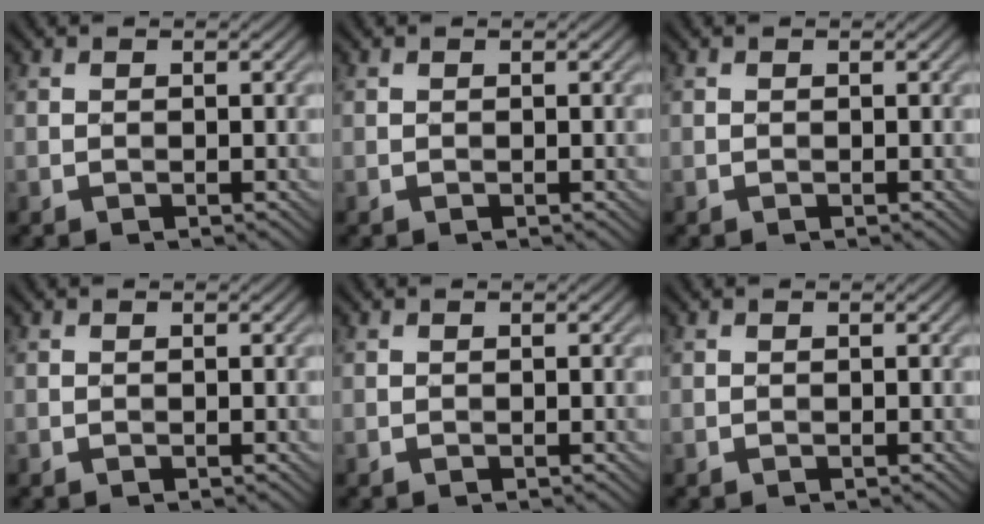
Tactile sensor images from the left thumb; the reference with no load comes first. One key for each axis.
{"total": 0.0}
{"total": 0.0}
{"total": 0.0}
{"total": 0.0}
{"total": 0.0}